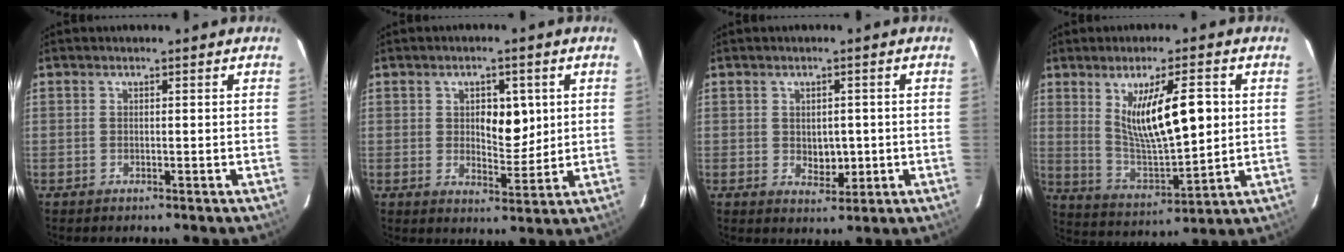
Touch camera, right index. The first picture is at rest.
{"total": 6.1, "force": [1.5, 3.1, 5.0], "torque": [-0.068, 0.002, 0.027]}
{"total": 3.6, "force": [-0.2, 2.4, 2.7], "torque": [-0.033, -0.003, 0.008]}
{"total": 12.7, "force": [3.0, 2.8, 12.0], "torque": [-0.212, -0.008, 0.062]}